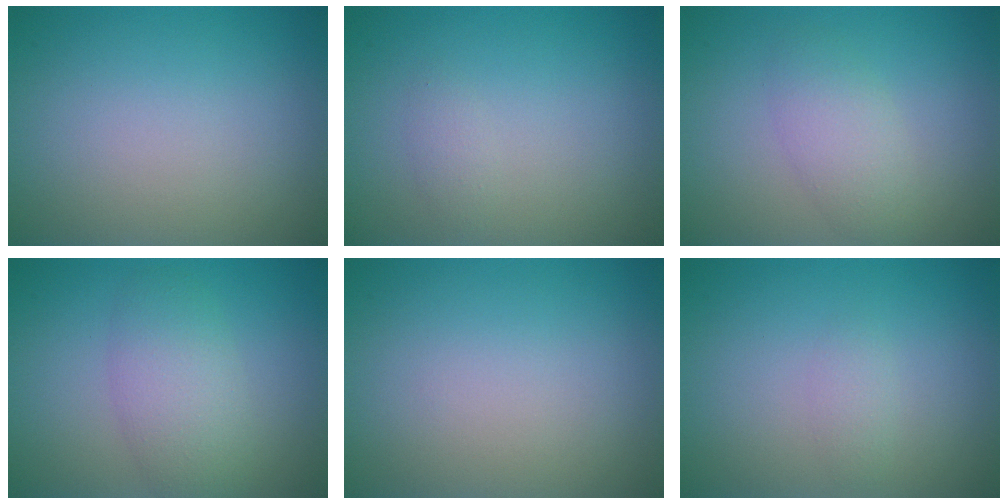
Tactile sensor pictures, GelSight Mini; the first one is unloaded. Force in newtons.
{"total": 0.9, "press": 0.9, "slide": 0.1}
{"total": 2.6, "press": 2.6, "slide": 0.1}
{"total": 2.4, "press": 2.4, "slide": 0.3}
{"total": 0.0}
{"total": 0.8, "press": 0.8, "slide": 0.1}